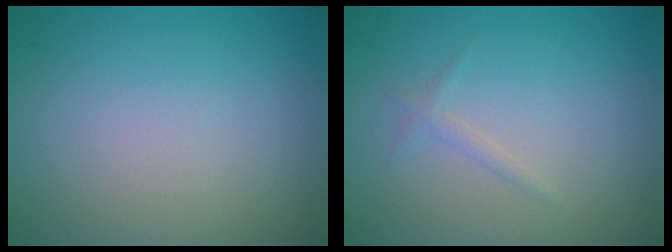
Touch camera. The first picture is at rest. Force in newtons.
{"total": 0.8, "press": 0.8, "slide": 0.1}